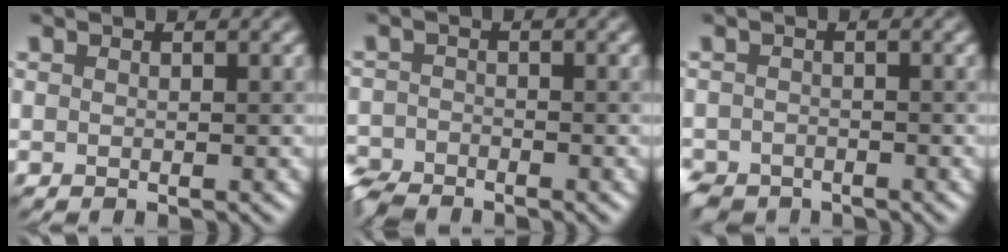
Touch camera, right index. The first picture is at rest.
{"total": 3.3, "force": [-3.0, 1.0, 0.8], "torque": [-0.019, -0.006, -0.073]}
{"total": 3.4, "force": [-2.8, 1.9, 0.6], "torque": [0.001, 0.001, -0.050]}